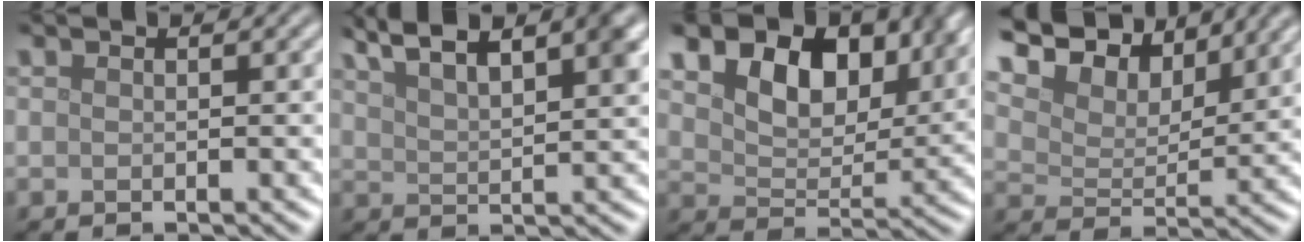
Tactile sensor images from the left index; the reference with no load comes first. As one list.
[{"total": 7.7, "force": [5.2, 2.3, 5.1], "torque": [-0.075, 0.024, 0.076]}, {"total": 10.1, "force": [5.4, 6.0, 6.1], "torque": [-0.101, 0.011, 0.078]}, {"total": 11.0, "force": [8.4, 5.1, 5.0], "torque": [-0.118, 0.009, 0.122]}]